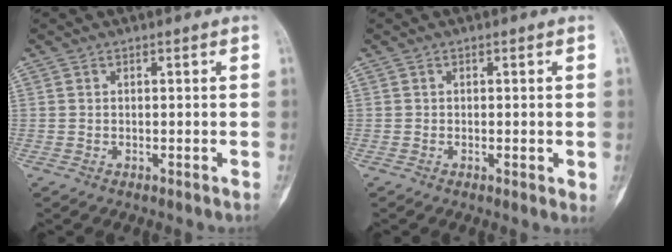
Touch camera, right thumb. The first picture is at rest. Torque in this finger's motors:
{"motor_torque": [-0.19, -0.06, -0.24, -0.01, -0.01]}